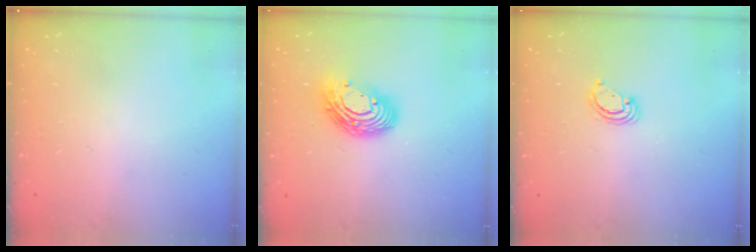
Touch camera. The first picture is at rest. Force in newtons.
{"total": 12.6, "press": 12.6, "slide": 1.2}
{"total": 2.9, "press": 2.9, "slide": 0.3}